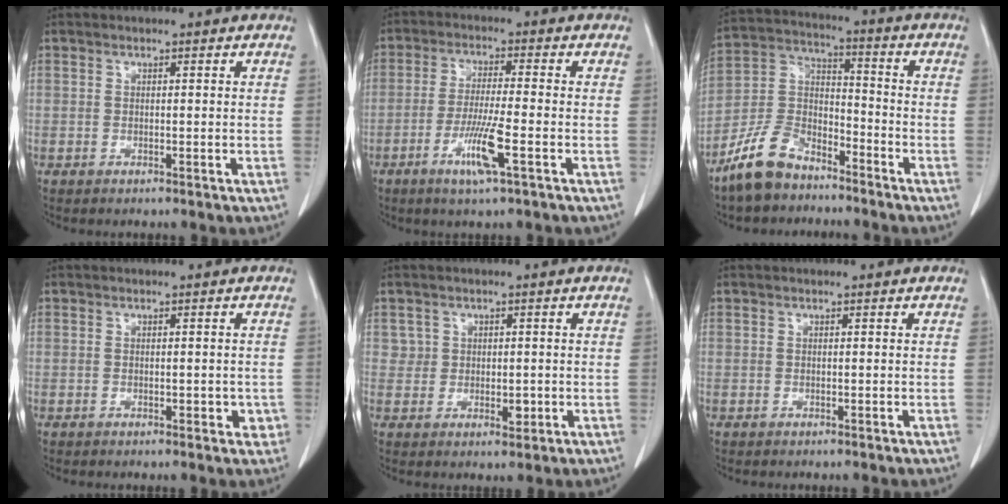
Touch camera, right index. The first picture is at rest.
{"total": 7.2, "force": [-3.1, -0.1, 6.5], "torque": [-0.129, -0.014, -0.058]}
{"total": 10.6, "force": [-8.2, 5.0, 4.5], "torque": [-0.106, 0.010, -0.164]}
{"total": 2.4, "force": [-0.6, 1.3, 1.9], "torque": [-0.015, 0.003, -0.002]}
{"total": 2.9, "force": [0.3, 2.6, 1.2], "torque": [-0.009, 0.002, 0.008]}
{"total": 0.0}